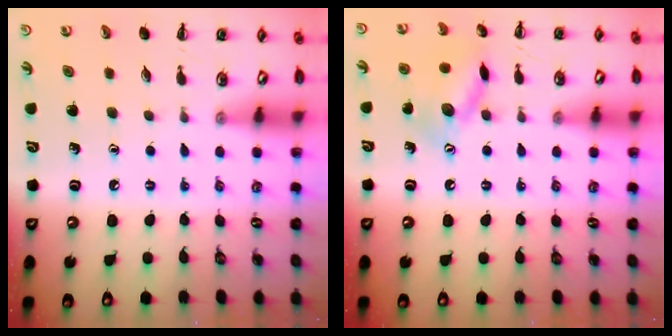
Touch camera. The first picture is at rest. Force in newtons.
{"total": 12.1, "press": 12.1, "slide": 0.5}